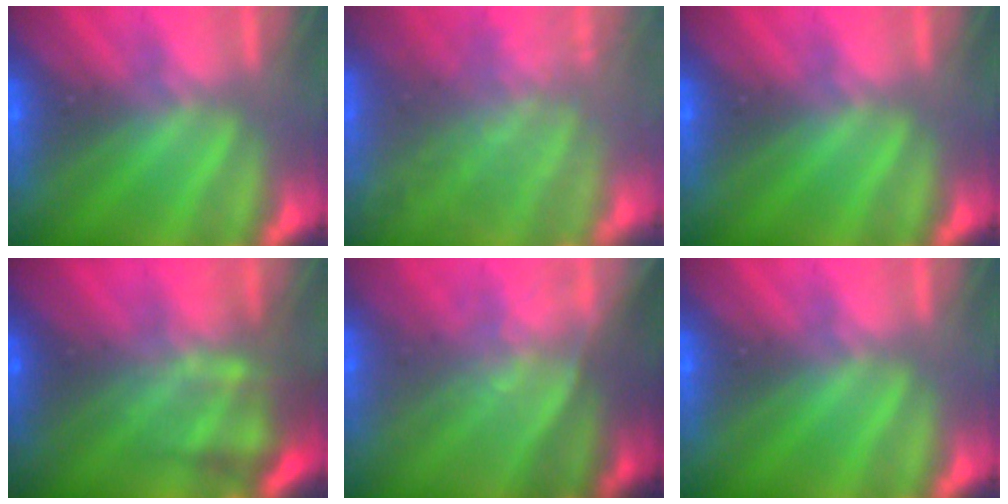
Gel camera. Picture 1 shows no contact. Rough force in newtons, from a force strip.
{"total": 9.0}
{"total": 0.0}
{"total": 7.1}
{"total": 1.4}
{"total": 0.0}